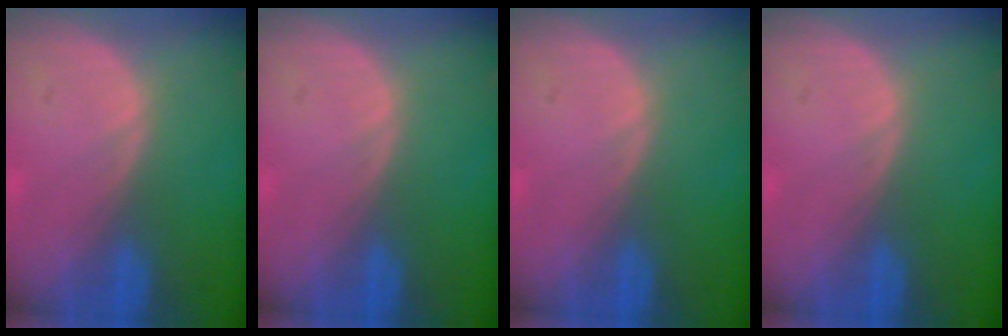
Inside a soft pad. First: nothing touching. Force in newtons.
{"total": 0.0}
{"total": 0.0}
{"total": 0.0}